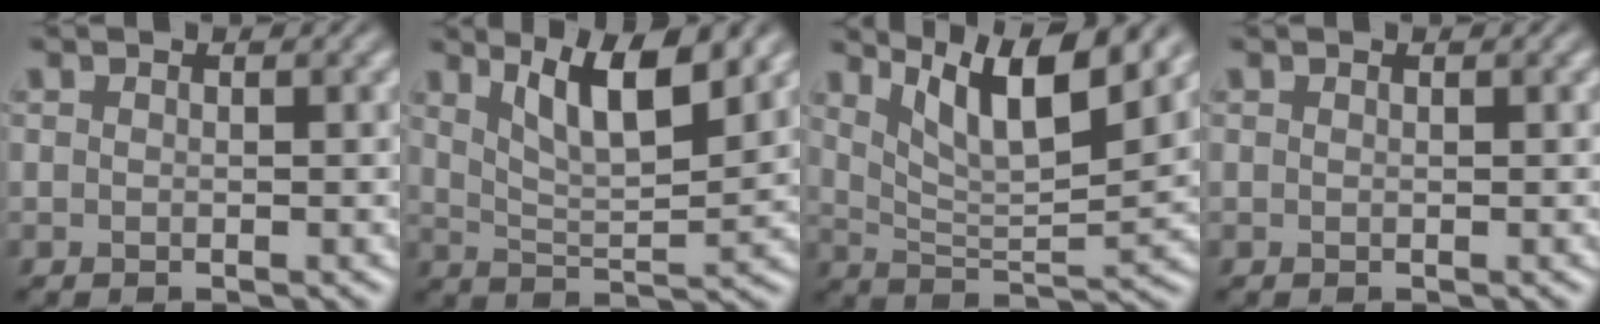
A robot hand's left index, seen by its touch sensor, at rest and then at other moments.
{"total": 7.0, "force": [4.2, 1.8, 5.3], "torque": [-0.084, 0.002, 0.072]}
{"total": 9.1, "force": [5.8, 2.3, 6.5], "torque": [-0.107, 0.007, 0.096]}
{"total": 0.0}